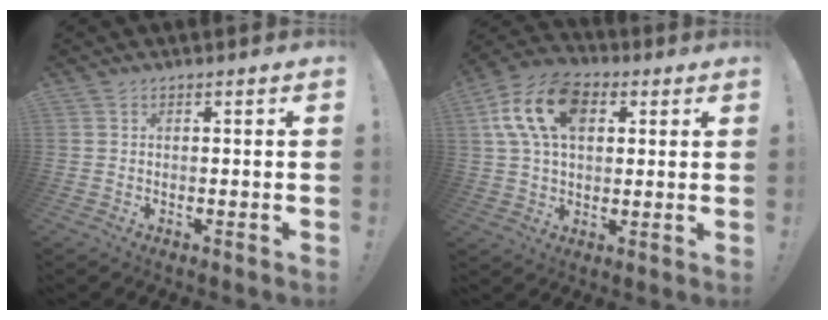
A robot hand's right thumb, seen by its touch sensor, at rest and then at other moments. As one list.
[{"total": 16.6, "force": [5.1, 10.6, 11.6], "torque": [-0.216, -0.001, 0.093]}]